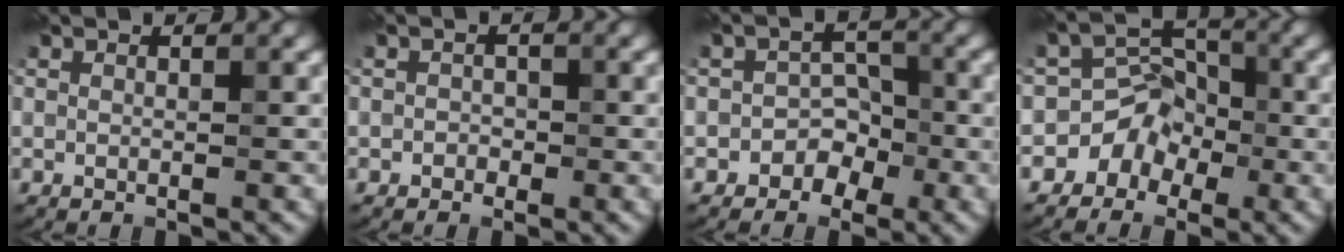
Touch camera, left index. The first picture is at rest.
{"total": 0.9, "force": [-0.5, 0.8, 0.0], "torque": [0.012, 0.007, -0.012]}
{"total": 2.5, "force": [-1.4, 2.0, 0.8], "torque": [0.018, 0.016, -0.029]}
{"total": 3.7, "force": [-1.9, 3.1, 0.7], "torque": [0.028, 0.024, -0.048]}